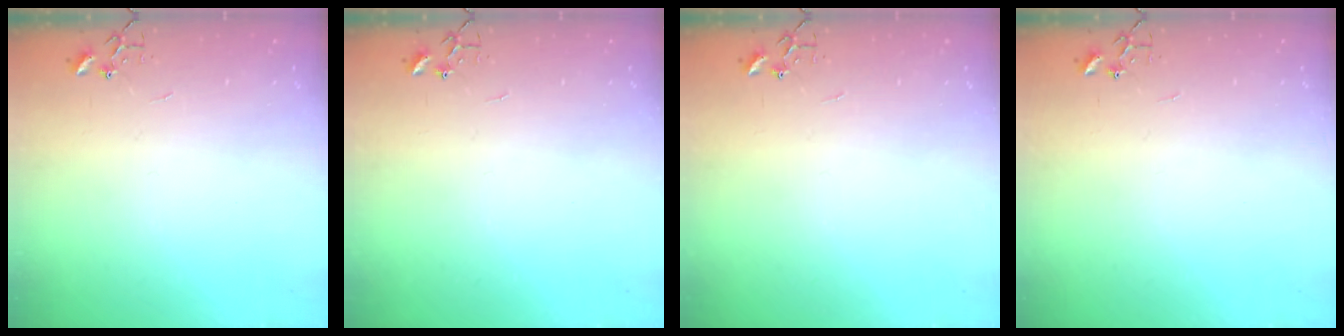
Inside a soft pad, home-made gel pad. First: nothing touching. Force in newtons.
{"total": 0.0}
{"total": 0.0}
{"total": 0.0}